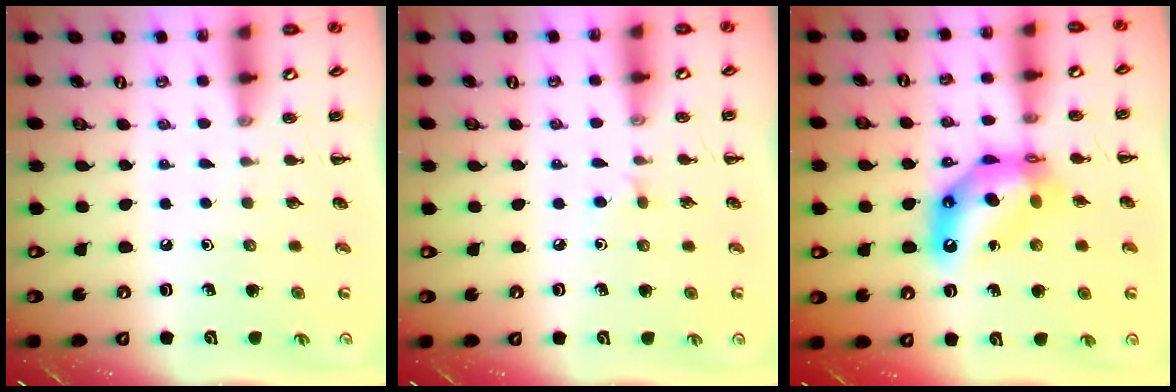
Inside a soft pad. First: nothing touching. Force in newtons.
{"total": 4.0, "press": 3.7, "slide": 1.5}
{"total": 13.1, "press": 12.5, "slide": 3.9}